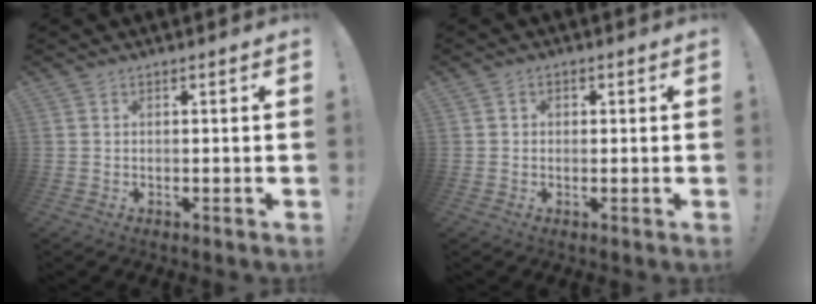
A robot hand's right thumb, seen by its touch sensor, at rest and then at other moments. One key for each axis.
{"total": 1.6, "fx": -0.2, "fy": 1.5, "fz": 0.6, "tx": -0.006, "ty": 0.004, "tz": -0.005}